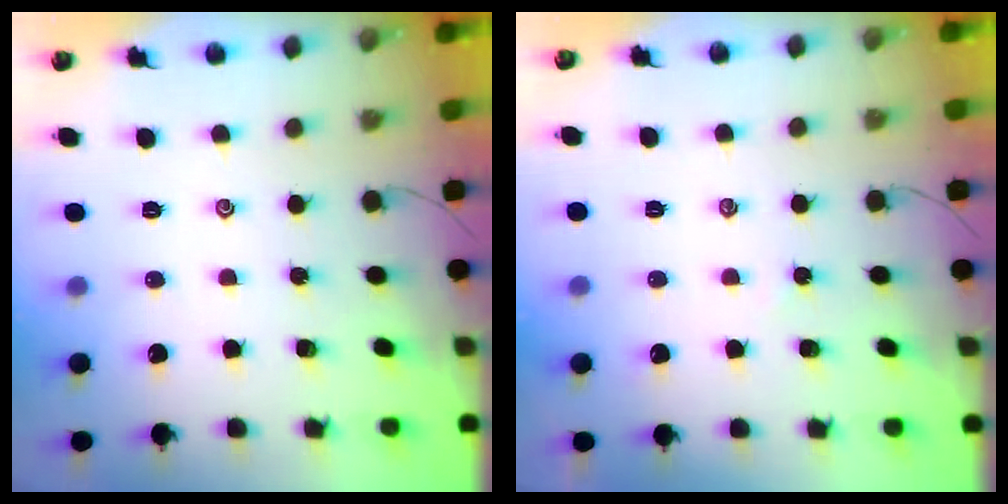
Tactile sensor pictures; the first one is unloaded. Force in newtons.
{"total": 2.4, "press": 2.4, "slide": 0.3}